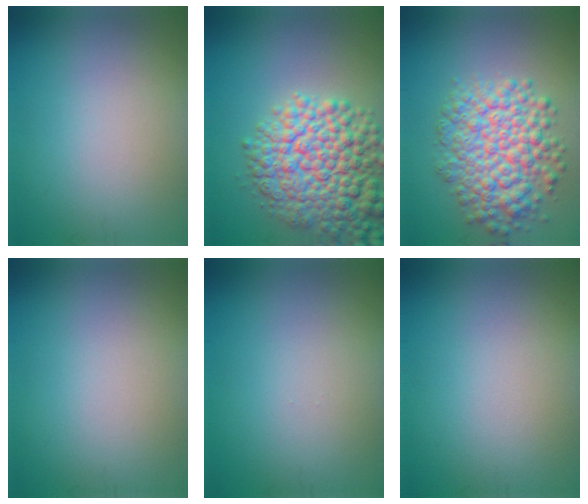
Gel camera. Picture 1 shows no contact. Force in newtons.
{"total": 9.5, "press": 9.4, "slide": 0.4}
{"total": 7.6, "press": 7.6, "slide": 0.3}
{"total": 0.0}
{"total": 0.0}
{"total": 0.0}